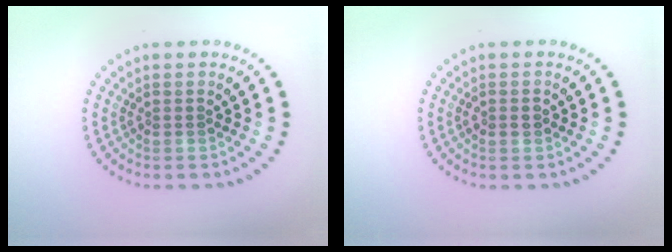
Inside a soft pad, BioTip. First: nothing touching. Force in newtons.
{"total": 1.2, "press": 1.2, "slide": 0.1}